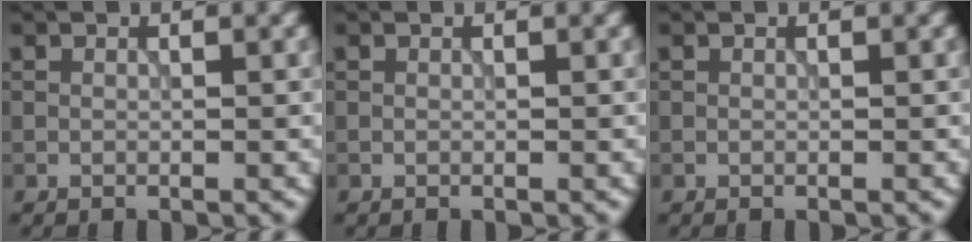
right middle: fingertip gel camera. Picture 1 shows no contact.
{"total": 0.0}
{"total": 0.0}